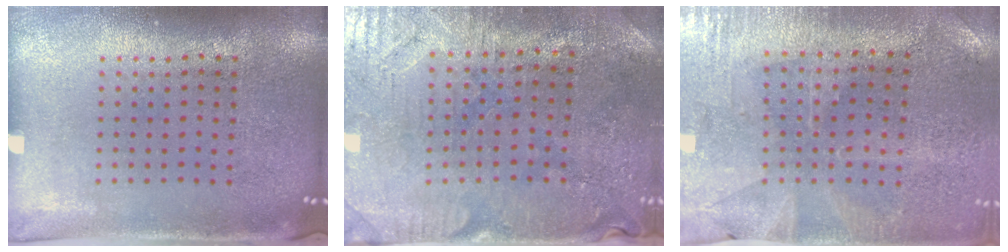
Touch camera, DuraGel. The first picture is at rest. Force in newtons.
{"total": 0.8, "press": 0.6, "slide": 0.5}
{"total": 0.5, "press": 0.5, "slide": 0.3}